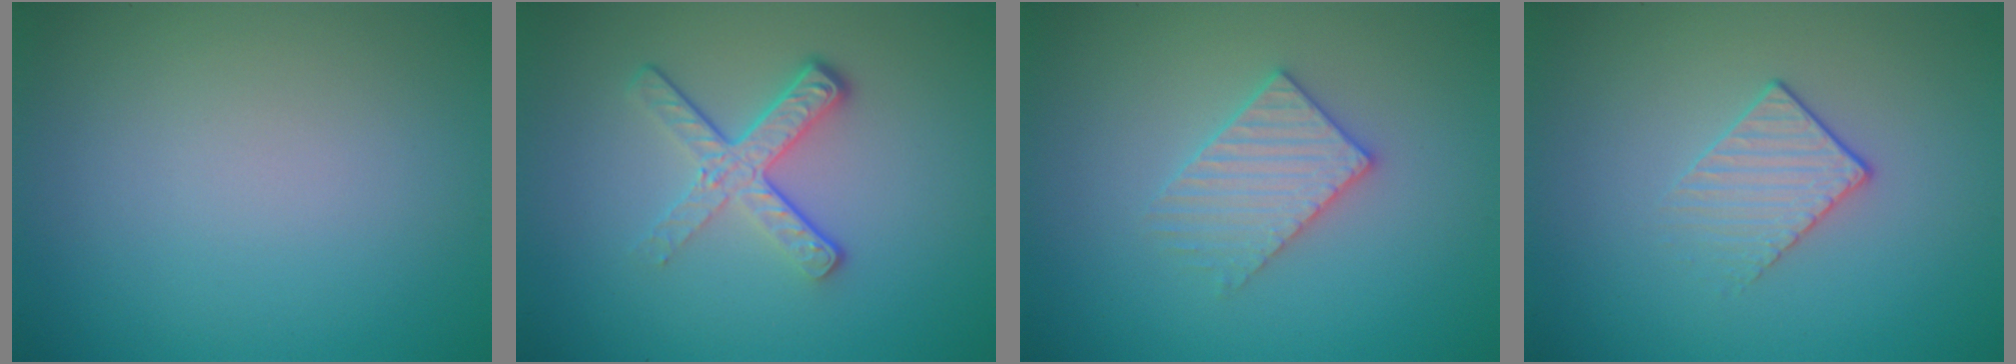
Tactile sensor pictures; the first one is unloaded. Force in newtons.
{"total": 4.1, "press": 2.7, "slide": 3.1}
{"total": 3.0, "press": 3.0, "slide": 0.5}
{"total": 1.6, "press": 1.1, "slide": 1.1}